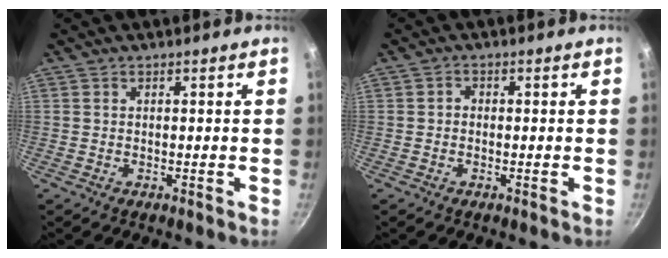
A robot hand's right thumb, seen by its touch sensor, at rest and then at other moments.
{"total": 1.2, "force": [-0.3, 1.0, 0.5], "torque": [-0.008, 0.006, -0.006]}